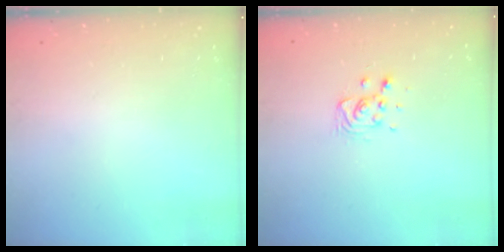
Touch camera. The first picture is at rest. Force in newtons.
{"total": 8.3, "press": 8.0, "slide": 2.1}